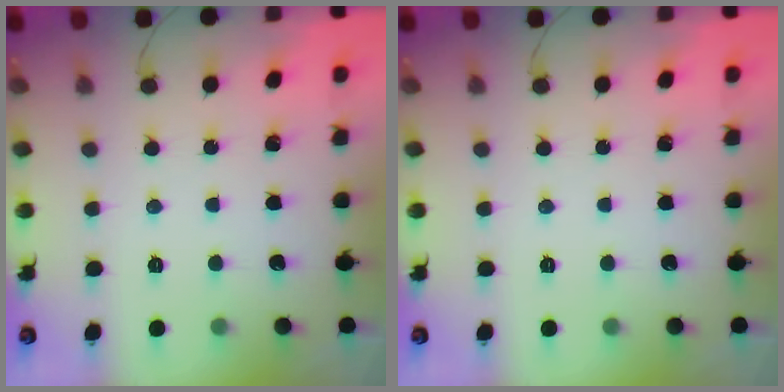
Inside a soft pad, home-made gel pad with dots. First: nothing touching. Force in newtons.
{"total": 0.0}